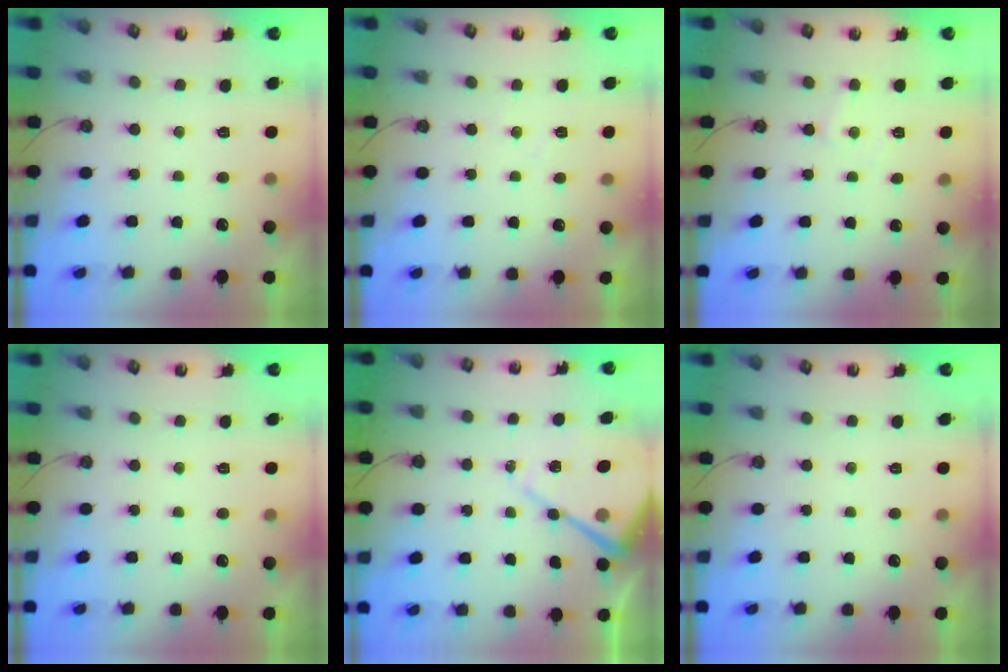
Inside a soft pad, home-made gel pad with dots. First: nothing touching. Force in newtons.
{"total": 4.7, "press": 4.7, "slide": 0.6}
{"total": 3.9, "press": 3.8, "slide": 0.7}
{"total": 0.0}
{"total": 11.9, "press": 11.9, "slide": 1.1}
{"total": 0.0}